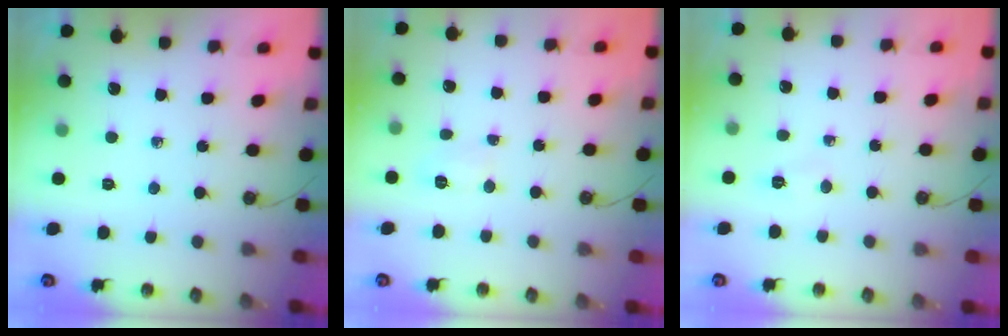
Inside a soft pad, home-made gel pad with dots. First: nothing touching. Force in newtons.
{"total": 4.2, "press": 4.2, "slide": 0.6}
{"total": 3.6, "press": 3.6, "slide": 0.5}